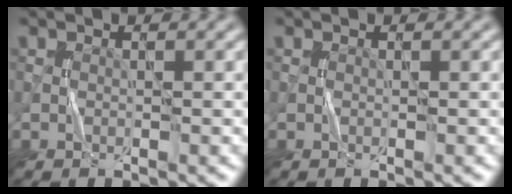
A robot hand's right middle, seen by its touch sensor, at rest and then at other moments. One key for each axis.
{"total": 0.0}